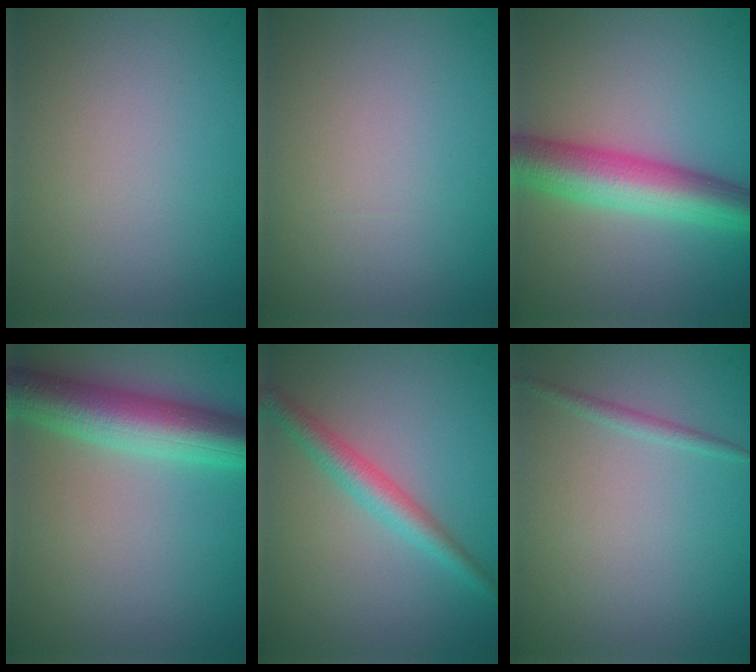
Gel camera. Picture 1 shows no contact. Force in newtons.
{"total": 0.0}
{"total": 7.0, "press": 7.0, "slide": 0.0}
{"total": 7.0, "press": 7.0, "slide": 0.1}
{"total": 2.9, "press": 2.9, "slide": 0.0}
{"total": 0.9, "press": 0.9, "slide": 0.0}